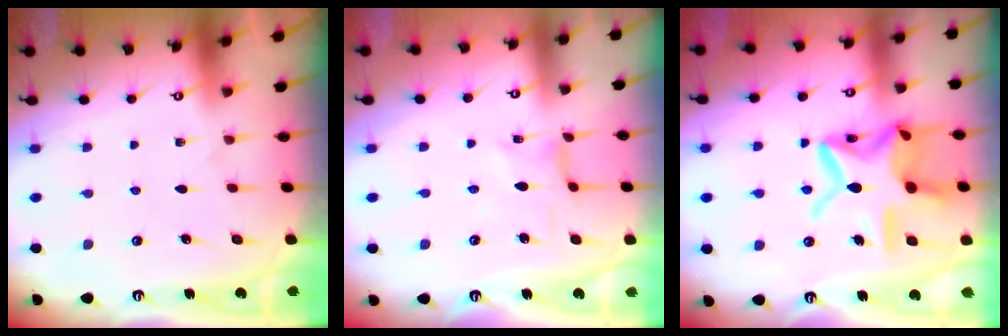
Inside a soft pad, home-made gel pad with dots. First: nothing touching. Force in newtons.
{"total": 1.6, "press": 1.5, "slide": 0.5}
{"total": 18.4, "press": 18.3, "slide": 1.4}